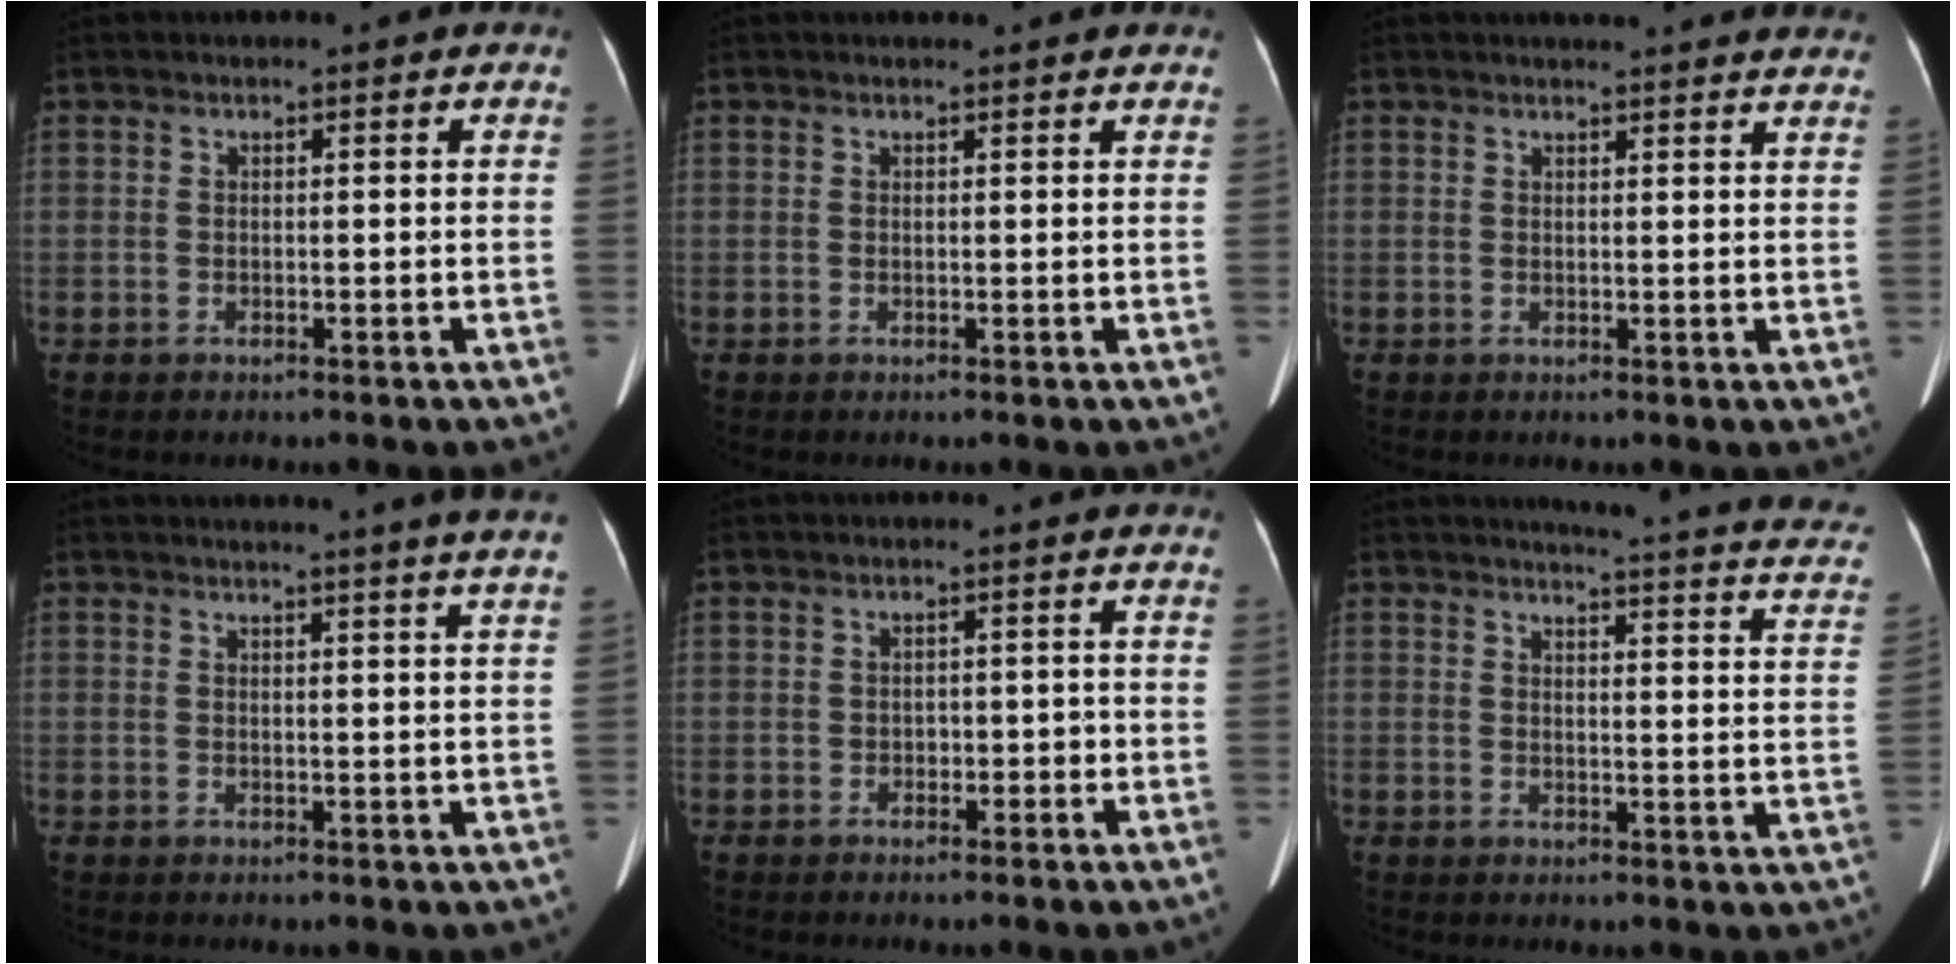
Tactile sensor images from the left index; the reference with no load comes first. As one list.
[{"total": 2.4, "force": [2.4, 0.2, 0.7], "torque": [-0.011, 0.012, 0.024]}, {"total": 13.5, "force": [12.8, 1.4, 4.1], "torque": [-0.037, -0.001, 0.136]}, {"total": 7.5, "force": [6.5, -1.5, 3.5], "torque": [-0.037, -0.013, 0.055]}, {"total": 1.4, "force": [-0.7, 1.0, 0.7], "torque": [-0.009, 0.005, -0.007]}, {"total": 19.3, "force": [17.8, 1.7, 7.1], "torque": [-0.076, -0.069, 0.179]}]